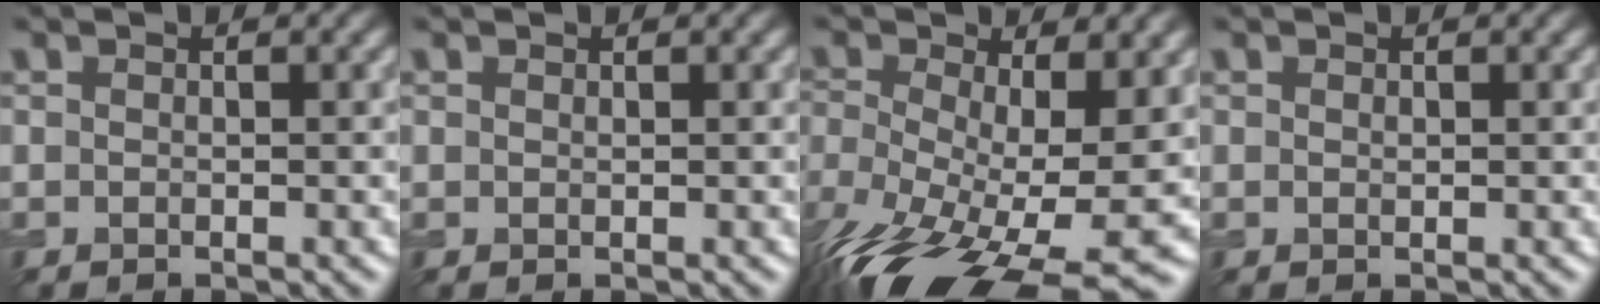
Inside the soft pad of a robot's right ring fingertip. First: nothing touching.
{"total": 0.0}
{"total": 13.9, "force": [-6.0, 5.3, 11.3], "torque": [-0.215, -0.034, -0.101]}
{"total": 0.0}